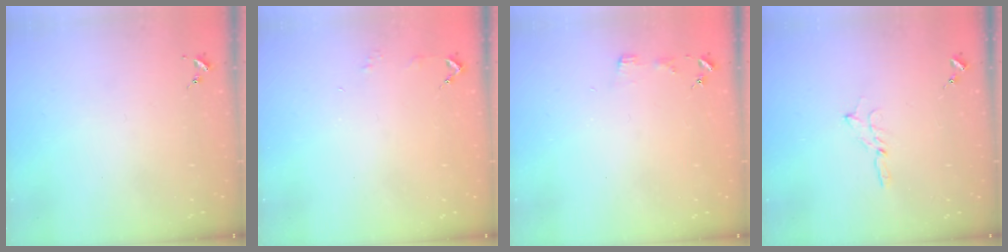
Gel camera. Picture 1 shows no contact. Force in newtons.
{"total": 2.9, "press": 2.8, "slide": 0.3}
{"total": 3.4, "press": 3.3, "slide": 0.4}
{"total": 2.0, "press": 2.0, "slide": 0.2}